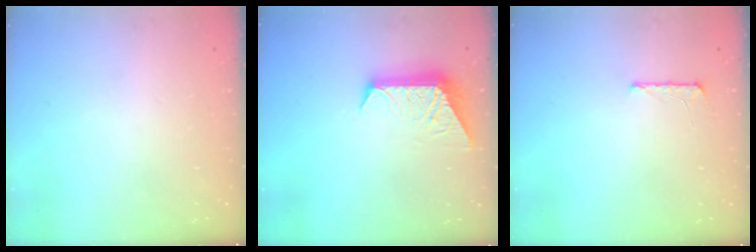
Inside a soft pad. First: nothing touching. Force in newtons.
{"total": 9.3, "press": 9.2, "slide": 0.7}
{"total": 5.2, "press": 5.1, "slide": 0.5}